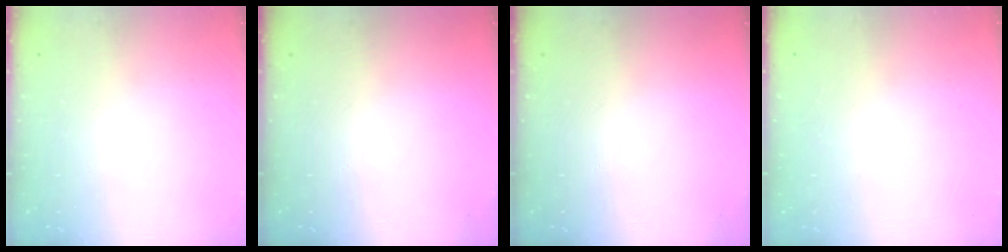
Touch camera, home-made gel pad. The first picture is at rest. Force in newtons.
{"total": 0.0}
{"total": 0.0}
{"total": 2.6, "press": 2.6, "slide": 0.2}